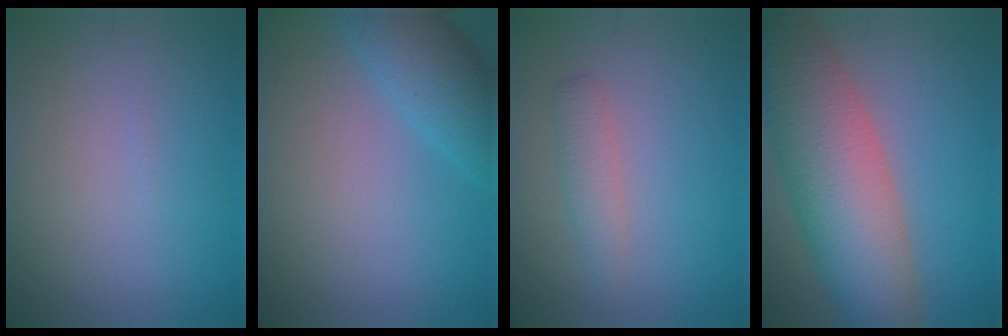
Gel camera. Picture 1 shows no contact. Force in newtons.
{"total": 5.1, "press": 5.1, "slide": 0.2}
{"total": 1.8, "press": 1.8, "slide": 0.0}
{"total": 10.5, "press": 10.4, "slide": 0.7}